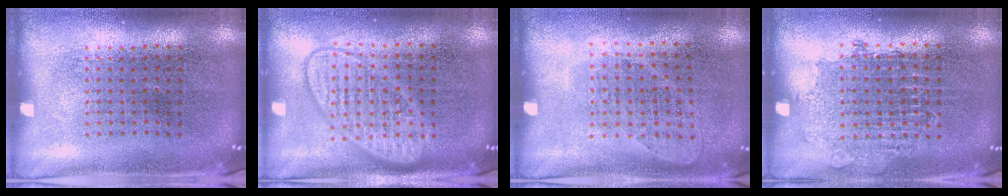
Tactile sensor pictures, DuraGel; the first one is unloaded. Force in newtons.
{"total": 2.9, "press": 2.9, "slide": 0.5}
{"total": 1.0, "press": 0.9, "slide": 0.5}
{"total": 0.7, "press": 0.7, "slide": 0.2}